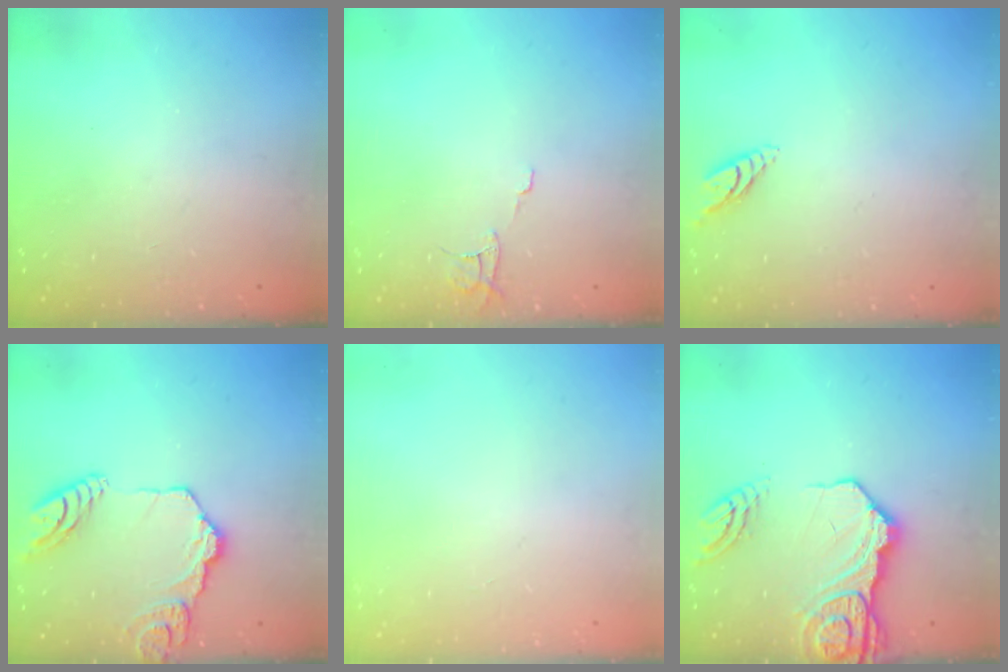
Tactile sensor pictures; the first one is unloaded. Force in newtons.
{"total": 6.1, "press": 6.1, "slide": 0.4}
{"total": 6.2, "press": 6.2, "slide": 0.7}
{"total": 15.4, "press": 15.3, "slide": 1.5}
{"total": 0.0}
{"total": 15.9, "press": 15.7, "slide": 1.8}